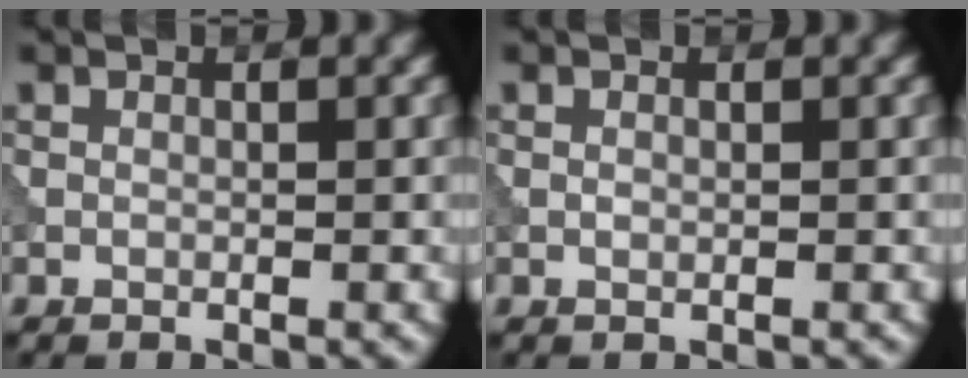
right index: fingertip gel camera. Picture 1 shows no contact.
{"total": 0.0}